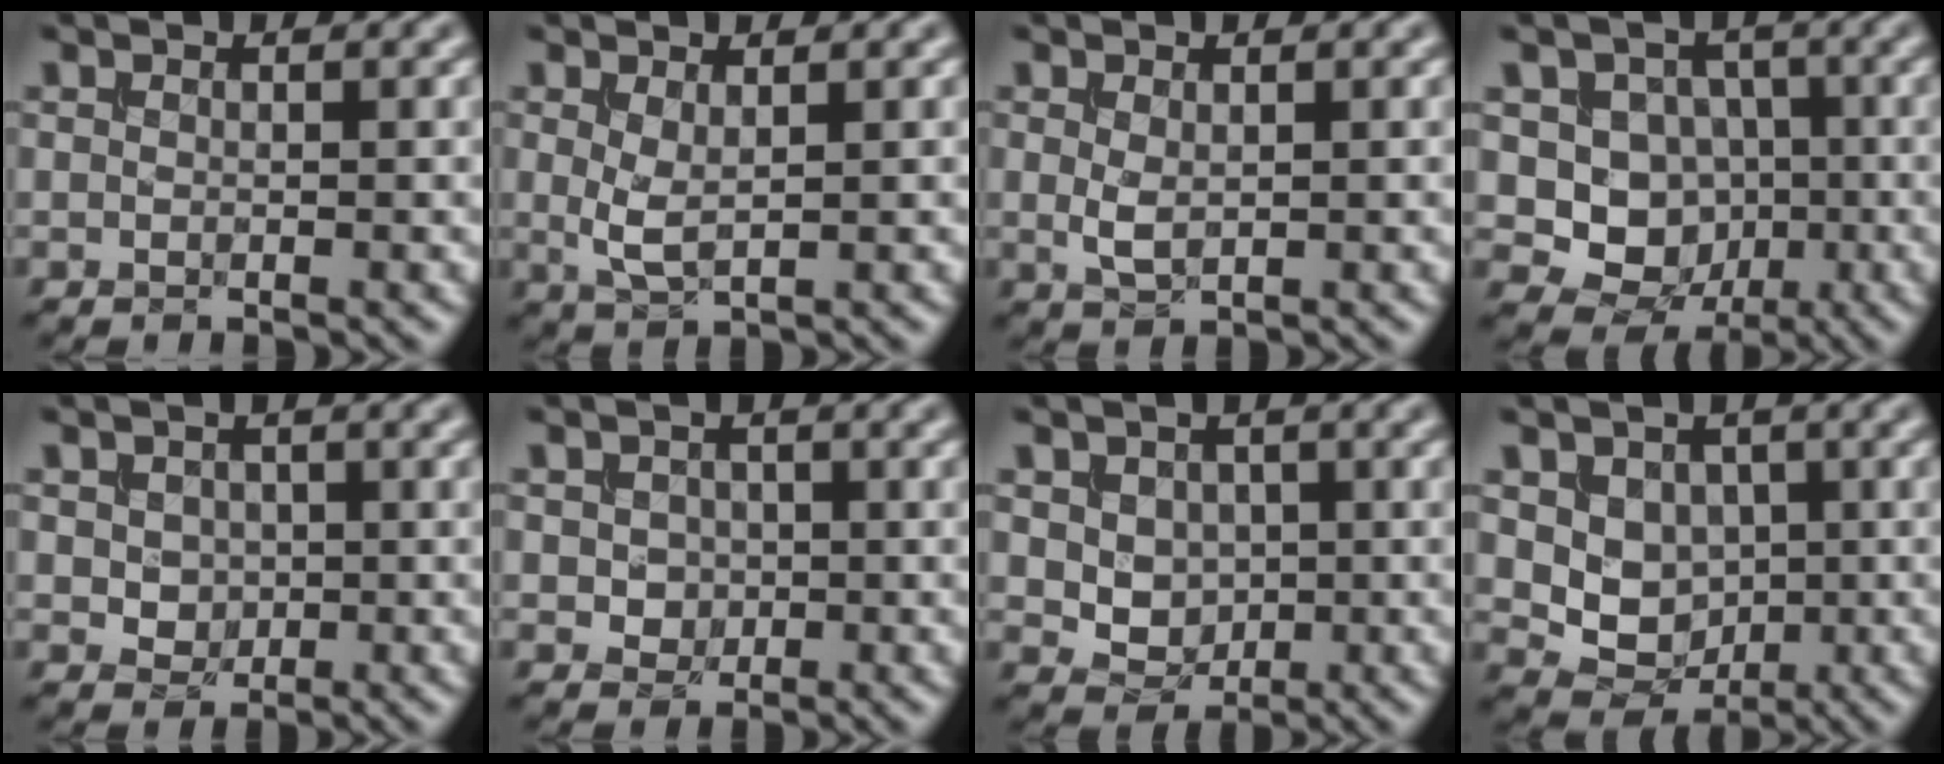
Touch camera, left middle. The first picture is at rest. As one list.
[{"total": 2.1, "force": [0.4, 0.8, 1.9], "torque": [-0.048, -0.002, 0.012]}, {"total": 1.7, "force": [0.2, 1.0, 1.4], "torque": [-0.035, -0.001, 0.008]}, {"total": 7.9, "force": [-0.1, 7.2, 3.2], "torque": [-0.050, 0.012, -0.027]}, {"total": 2.0, "force": [0.2, 1.8, 1.0], "torque": [-0.026, -0.002, 0.006]}, {"total": 1.8, "force": [0.0, 1.6, 0.8], "torque": [-0.016, 0.000, -0.001]}, {"total": 3.0, "force": [0.4, 2.5, 1.6], "torque": [-0.037, -0.010, 0.016]}, {"total": 5.1, "force": [0.8, 4.3, 2.6], "torque": [-0.046, -0.010, 0.012]}]